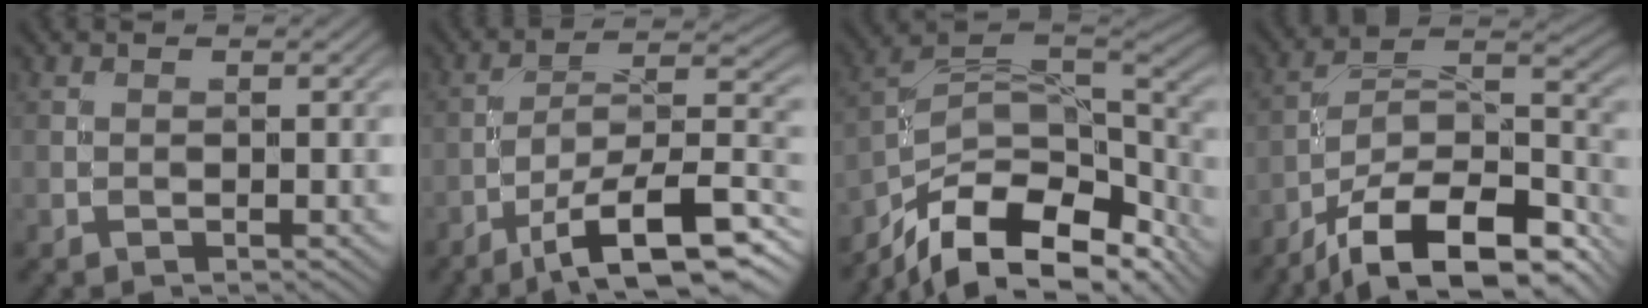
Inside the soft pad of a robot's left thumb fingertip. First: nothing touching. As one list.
[{"total": 13.3, "force": [-7.7, 4.0, 10.1], "torque": [-0.169, -0.004, -0.135]}, {"total": 15.8, "force": [-10.0, 7.6, 9.5], "torque": [-0.193, -0.024, -0.165]}, {"total": 16.7, "force": [-12.3, 6.2, 9.5], "torque": [-0.170, -0.023, -0.185]}]